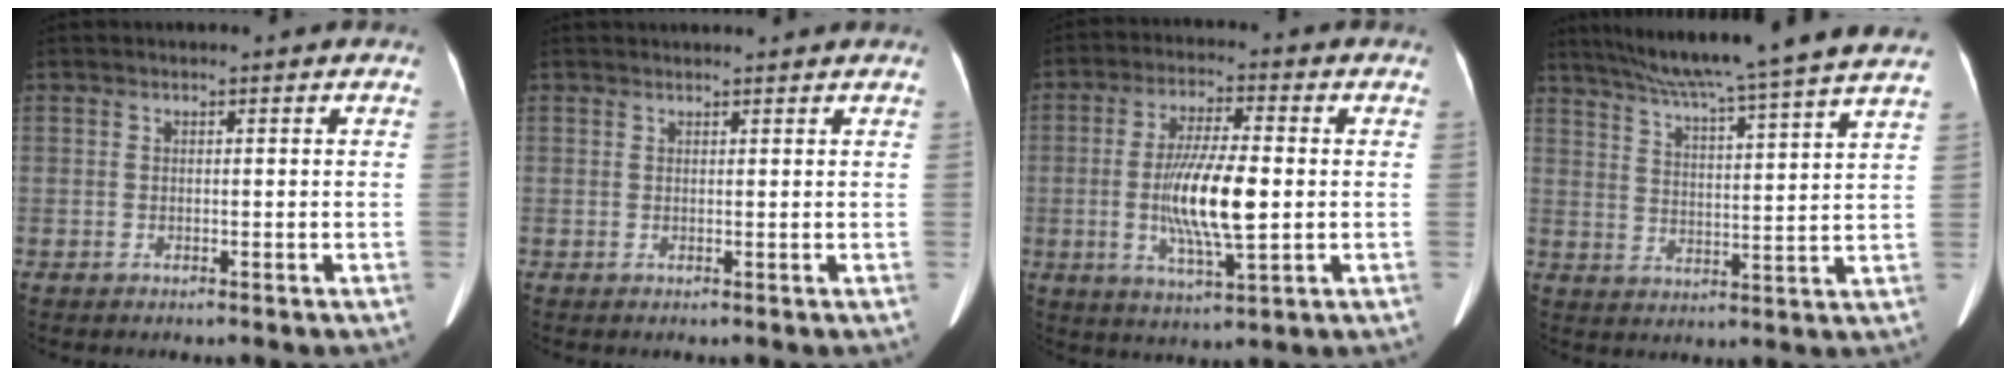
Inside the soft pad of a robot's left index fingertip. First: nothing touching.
{"total": 4.8, "force": [4.6, 0.2, 1.3], "torque": [-0.013, 0.030, 0.055]}
{"total": 11.0, "force": [-0.9, 1.9, 10.8], "torque": [-0.209, -0.010, -0.017]}
{"total": 22.9, "force": [19.9, -1.7, 11.3], "torque": [-0.191, -0.019, 0.270]}